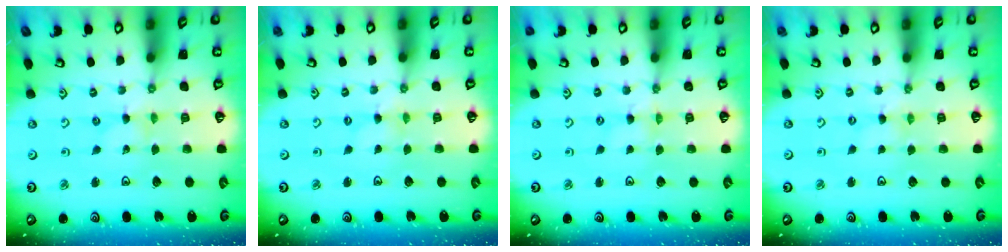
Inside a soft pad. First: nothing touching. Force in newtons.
{"total": 0.0}
{"total": 0.0}
{"total": 0.0}